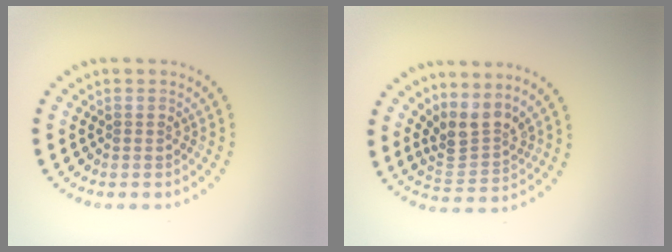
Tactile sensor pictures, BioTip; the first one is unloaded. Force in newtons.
{"total": 3.4, "press": 2.3, "slide": 2.4}